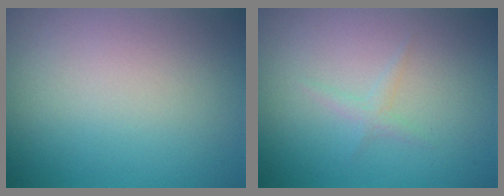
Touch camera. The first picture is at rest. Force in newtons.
{"total": 0.9, "press": 0.9, "slide": 0.1}